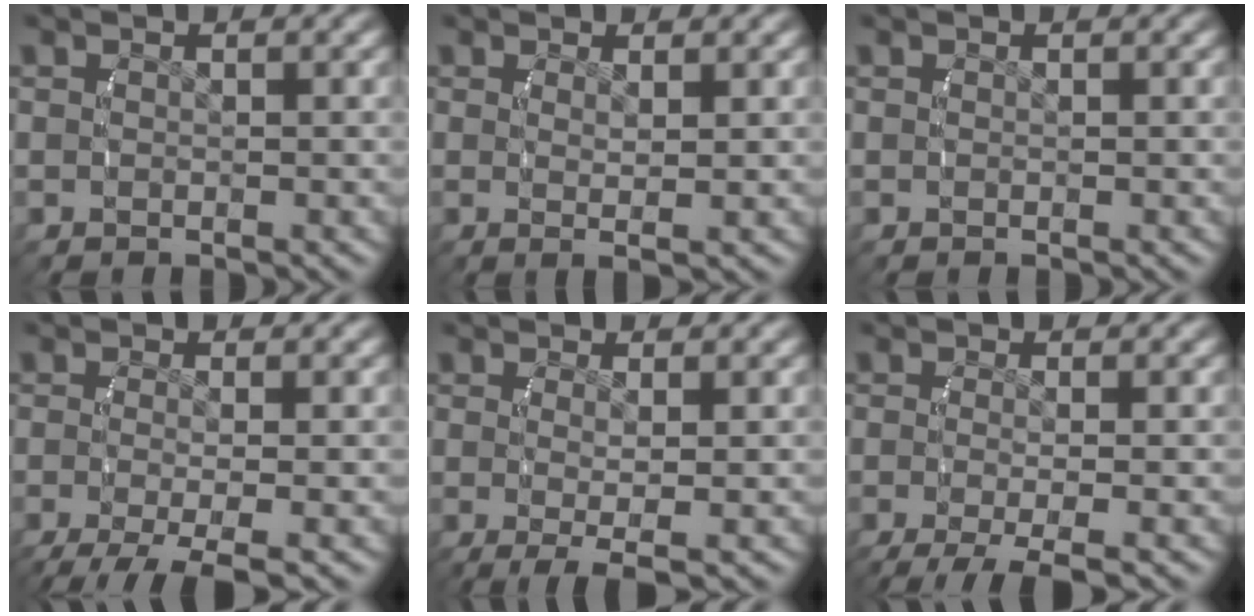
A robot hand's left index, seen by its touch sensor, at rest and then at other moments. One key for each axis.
{"total": 1.4, "fx": 0.2, "fy": -0.1, "fz": 1.4, "tx": -0.039, "ty": -0.012, "tz": 0.011}
{"total": 0.0}
{"total": 6.7, "fx": -4.4, "fy": 2.4, "fz": 4.4, "tx": -0.078, "ty": -0.033, "tz": -0.048}
{"total": 4.6, "fx": -2.4, "fy": 1.4, "fz": 3.7, "tx": -0.075, "ty": -0.027, "tz": -0.020}
{"total": 6.1, "fx": -4.2, "fy": 2.0, "fz": 4.0, "tx": -0.068, "ty": -0.027, "tz": -0.047}